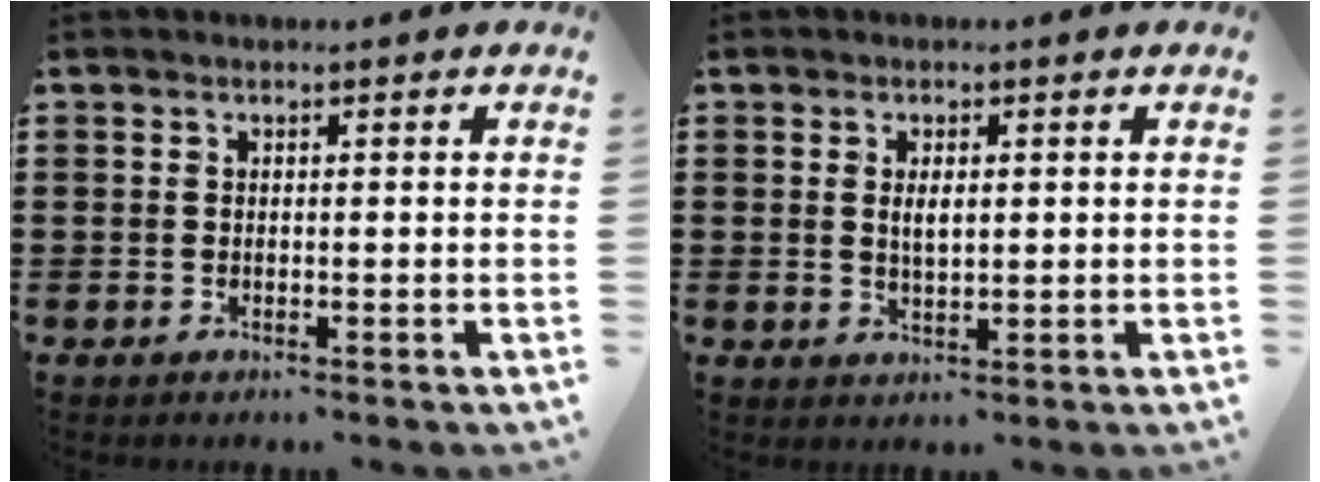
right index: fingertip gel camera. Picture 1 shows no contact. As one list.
[{"total": 2.6, "force": [0.5, 1.0, 2.3], "torque": [-0.047, 0.003, 0.007]}]